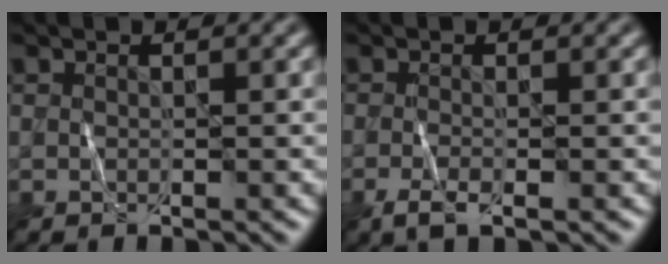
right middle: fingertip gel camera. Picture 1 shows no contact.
{"total": 2.0, "force": [-1.0, 0.5, 1.7], "torque": [-0.034, -0.002, -0.021]}